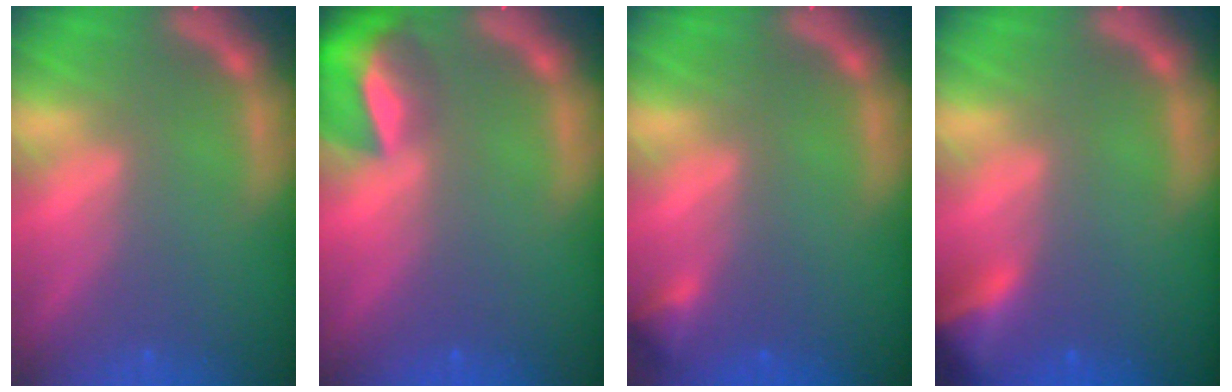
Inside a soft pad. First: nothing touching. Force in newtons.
{"total": 6.9}
{"total": 1.4}
{"total": 3.9}